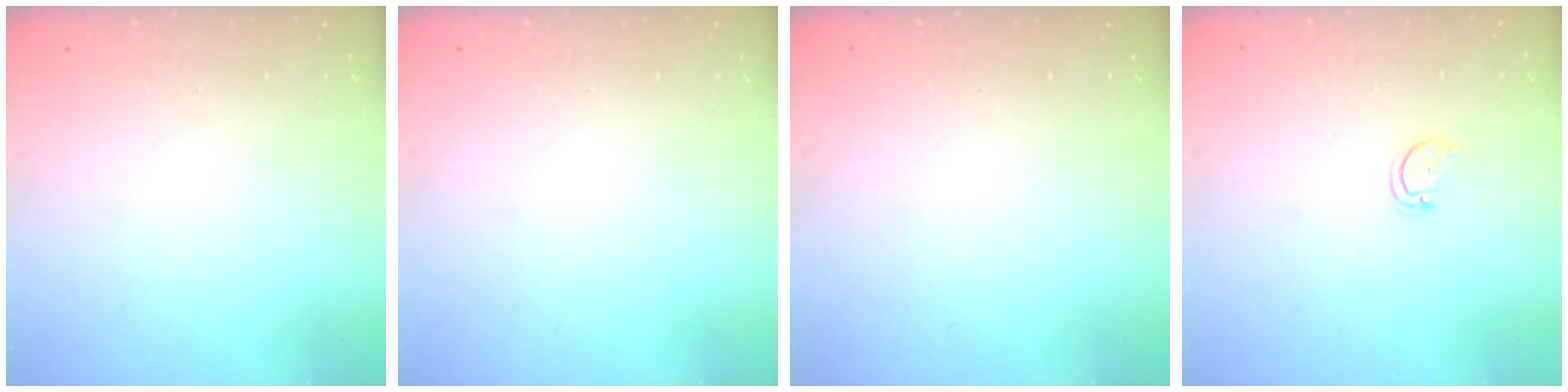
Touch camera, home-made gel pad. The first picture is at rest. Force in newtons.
{"total": 0.0}
{"total": 0.0}
{"total": 2.6, "press": 2.5, "slide": 0.4}